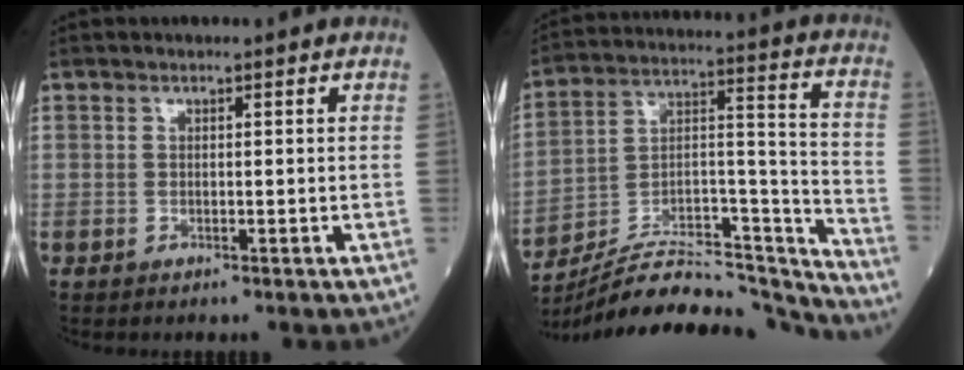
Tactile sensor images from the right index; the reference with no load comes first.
{"total": 24.6, "force": [-23.3, 2.8, 7.5], "torque": [-0.121, 0.033, -0.366]}